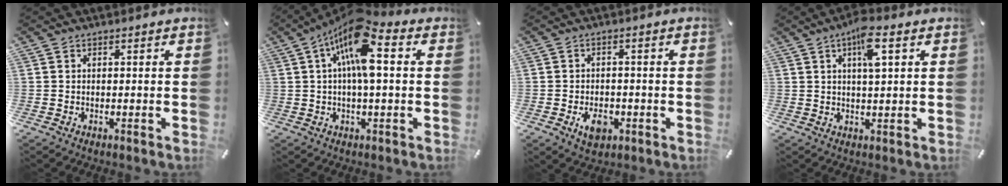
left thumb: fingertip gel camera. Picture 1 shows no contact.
{"total": 13.4, "force": [3.6, 4.8, 11.9], "torque": [-0.217, -0.011, 0.061]}
{"total": 5.6, "force": [-2.0, 3.8, 3.5], "torque": [-0.052, 0.000, -0.037]}
{"total": 6.7, "force": [2.9, 1.7, 5.8], "torque": [-0.097, -0.003, 0.043]}